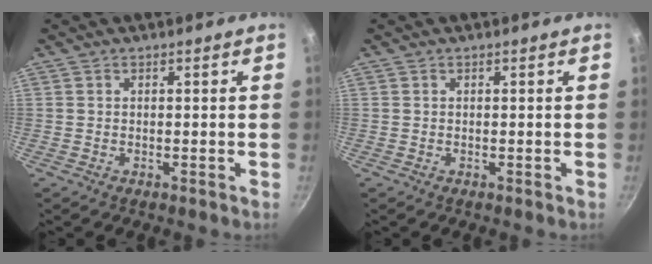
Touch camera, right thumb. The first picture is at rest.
{"total": 0.0}